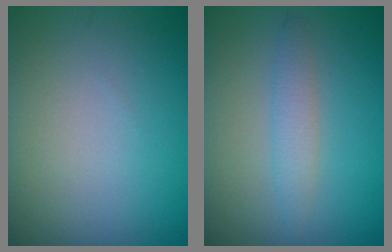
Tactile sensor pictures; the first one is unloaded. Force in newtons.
{"total": 2.0, "press": 2.0, "slide": 0.1}